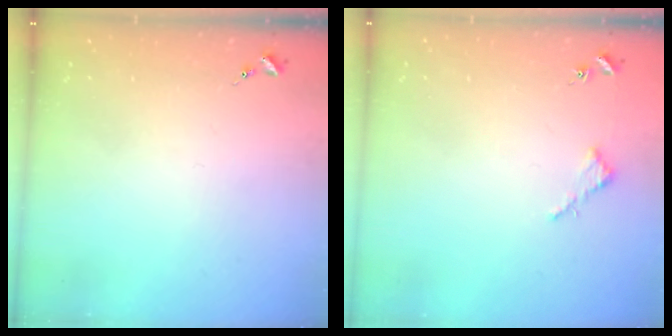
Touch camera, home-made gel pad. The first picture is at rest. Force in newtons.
{"total": 2.6, "press": 2.6, "slide": 0.2}